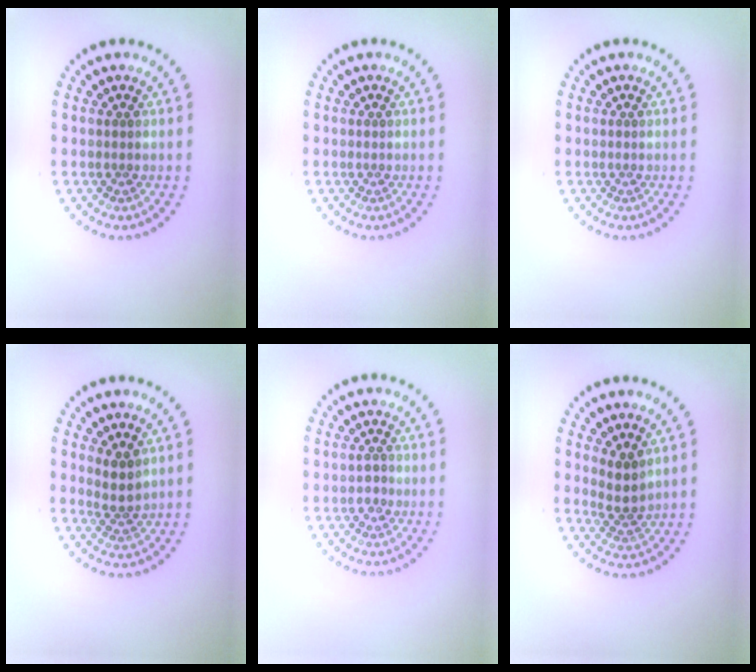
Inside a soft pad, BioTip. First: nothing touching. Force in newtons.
{"total": 0.0}
{"total": 0.0}
{"total": 2.3, "press": 1.9, "slide": 1.3}
{"total": 1.0, "press": 0.9, "slide": 0.4}
{"total": 2.2, "press": 1.8, "slide": 1.3}